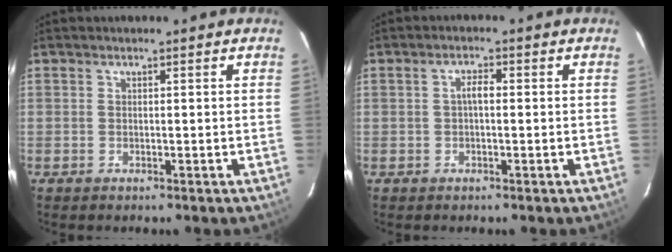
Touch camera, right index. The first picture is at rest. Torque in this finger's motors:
{"motor_torque": [0.45, -0.08, 0.32, 0.06]}